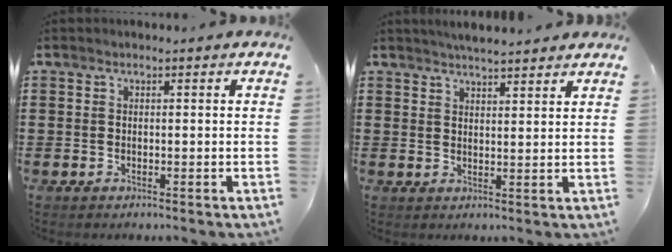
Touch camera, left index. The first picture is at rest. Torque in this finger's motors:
{"motor_torque": [2.14, 0.00, 0.37, 0.00]}